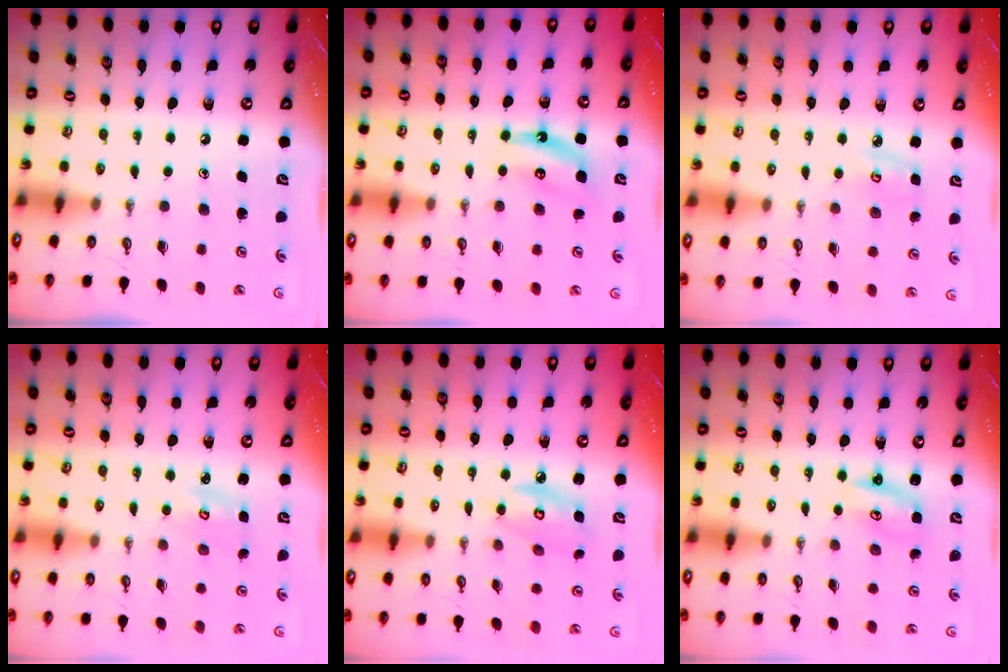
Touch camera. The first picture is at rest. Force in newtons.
{"total": 5.4, "press": 5.4, "slide": 0.7}
{"total": 4.5, "press": 4.5, "slide": 0.4}
{"total": 2.0, "press": 2.0, "slide": 0.1}
{"total": 6.7, "press": 6.7, "slide": 0.3}
{"total": 2.7, "press": 2.7, "slide": 0.2}